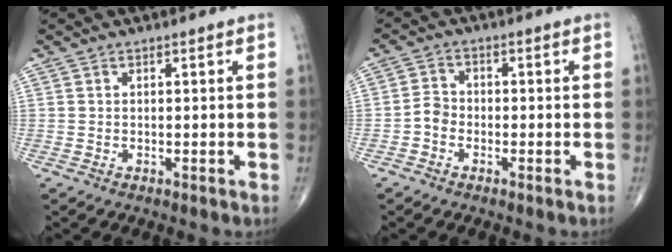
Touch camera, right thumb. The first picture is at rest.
{"total": 2.9, "force": [-1.3, 2.3, 1.3], "torque": [-0.014, 0.011, -0.033]}